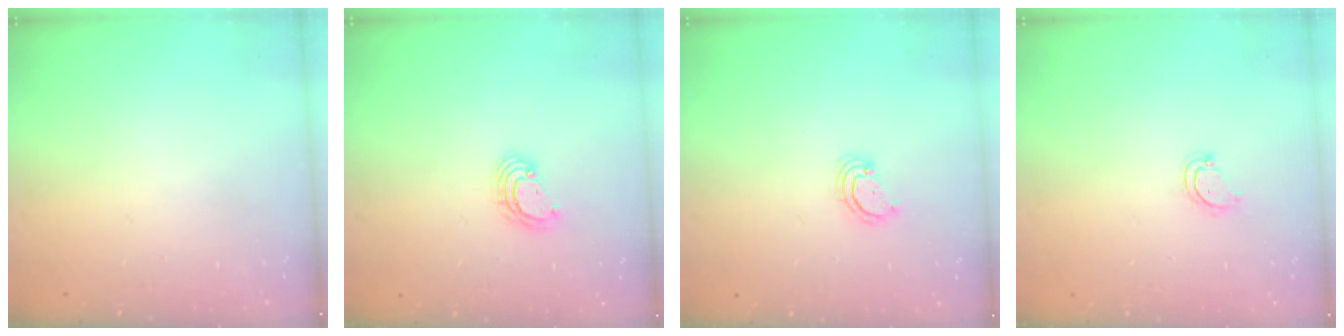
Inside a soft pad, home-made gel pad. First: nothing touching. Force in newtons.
{"total": 3.3, "press": 3.3, "slide": 0.2}
{"total": 3.0, "press": 3.0, "slide": 0.3}
{"total": 3.9, "press": 3.9, "slide": 0.2}